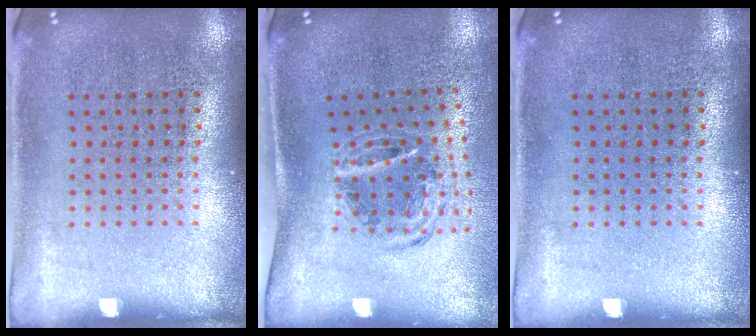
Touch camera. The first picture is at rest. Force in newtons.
{"total": 1.2, "press": 1.0, "slide": 0.5}
{"total": 0.0}